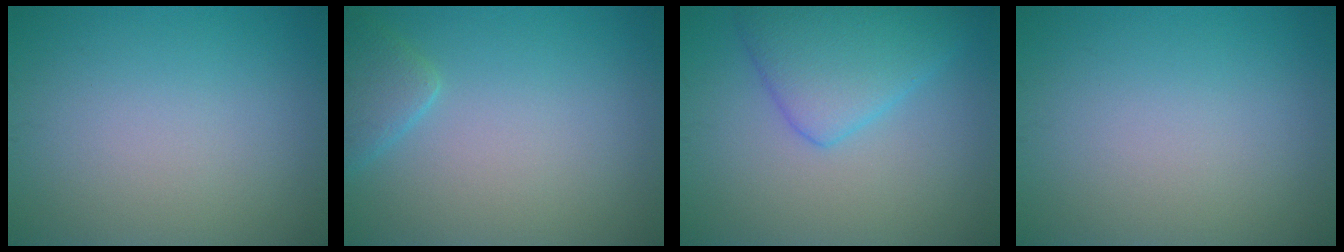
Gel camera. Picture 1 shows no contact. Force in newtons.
{"total": 2.2, "press": 2.2, "slide": 0.1}
{"total": 5.0, "press": 5.0, "slide": 0.4}
{"total": 0.0}